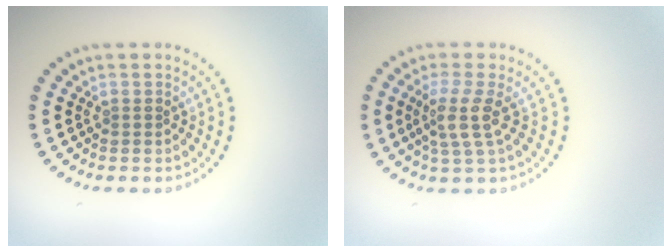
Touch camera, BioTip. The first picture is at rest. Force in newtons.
{"total": 2.9, "press": 2.2, "slide": 1.9}